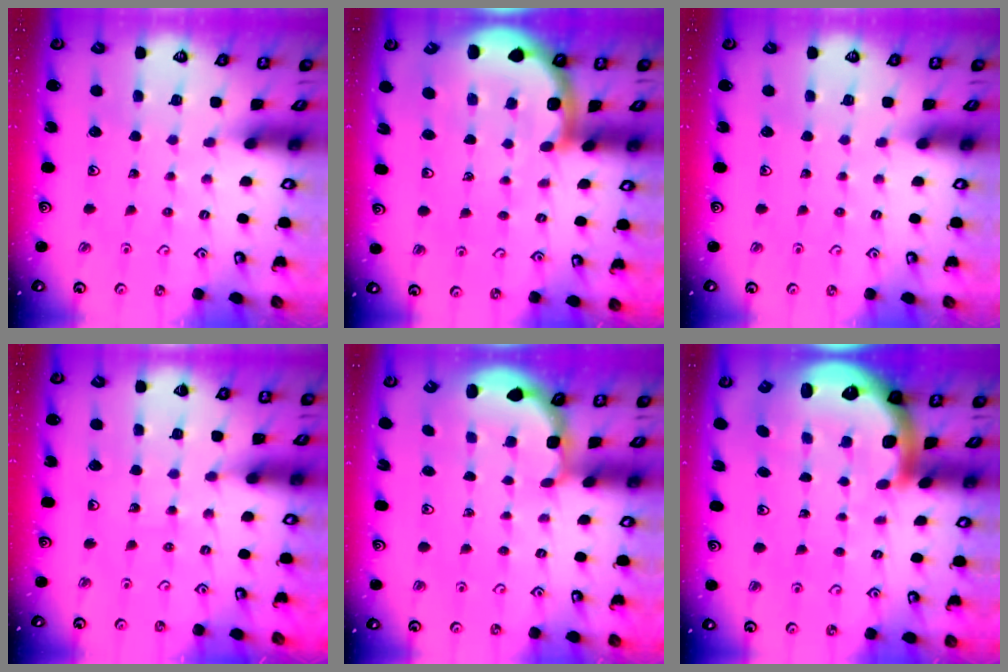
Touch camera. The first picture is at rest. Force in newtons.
{"total": 7.8, "press": 7.6, "slide": 1.8}
{"total": 0.0}
{"total": 5.6, "press": 5.5, "slide": 0.6}
{"total": 2.7, "press": 2.3, "slide": 1.4}
{"total": 6.2, "press": 6.0, "slide": 1.6}